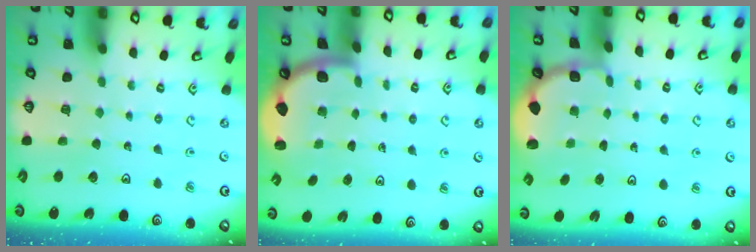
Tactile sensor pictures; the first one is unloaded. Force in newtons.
{"total": 1.6, "press": 1.6, "slide": 0.1}
{"total": 1.8, "press": 1.6, "slide": 0.7}